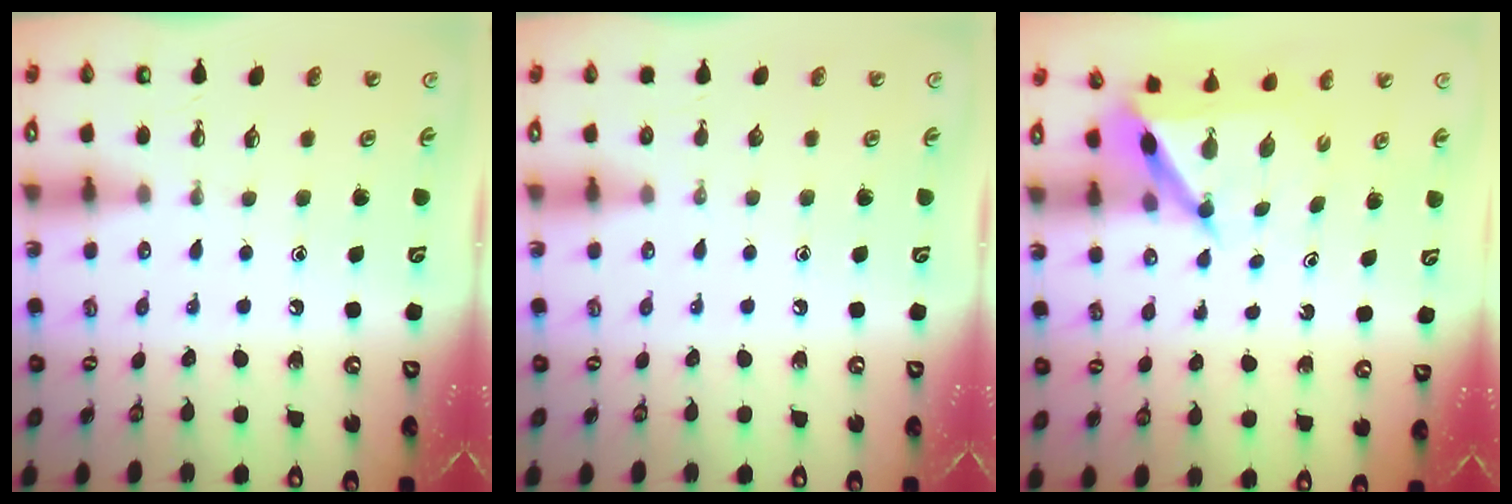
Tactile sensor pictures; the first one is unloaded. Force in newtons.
{"total": 0.0}
{"total": 5.7, "press": 5.7, "slide": 0.6}